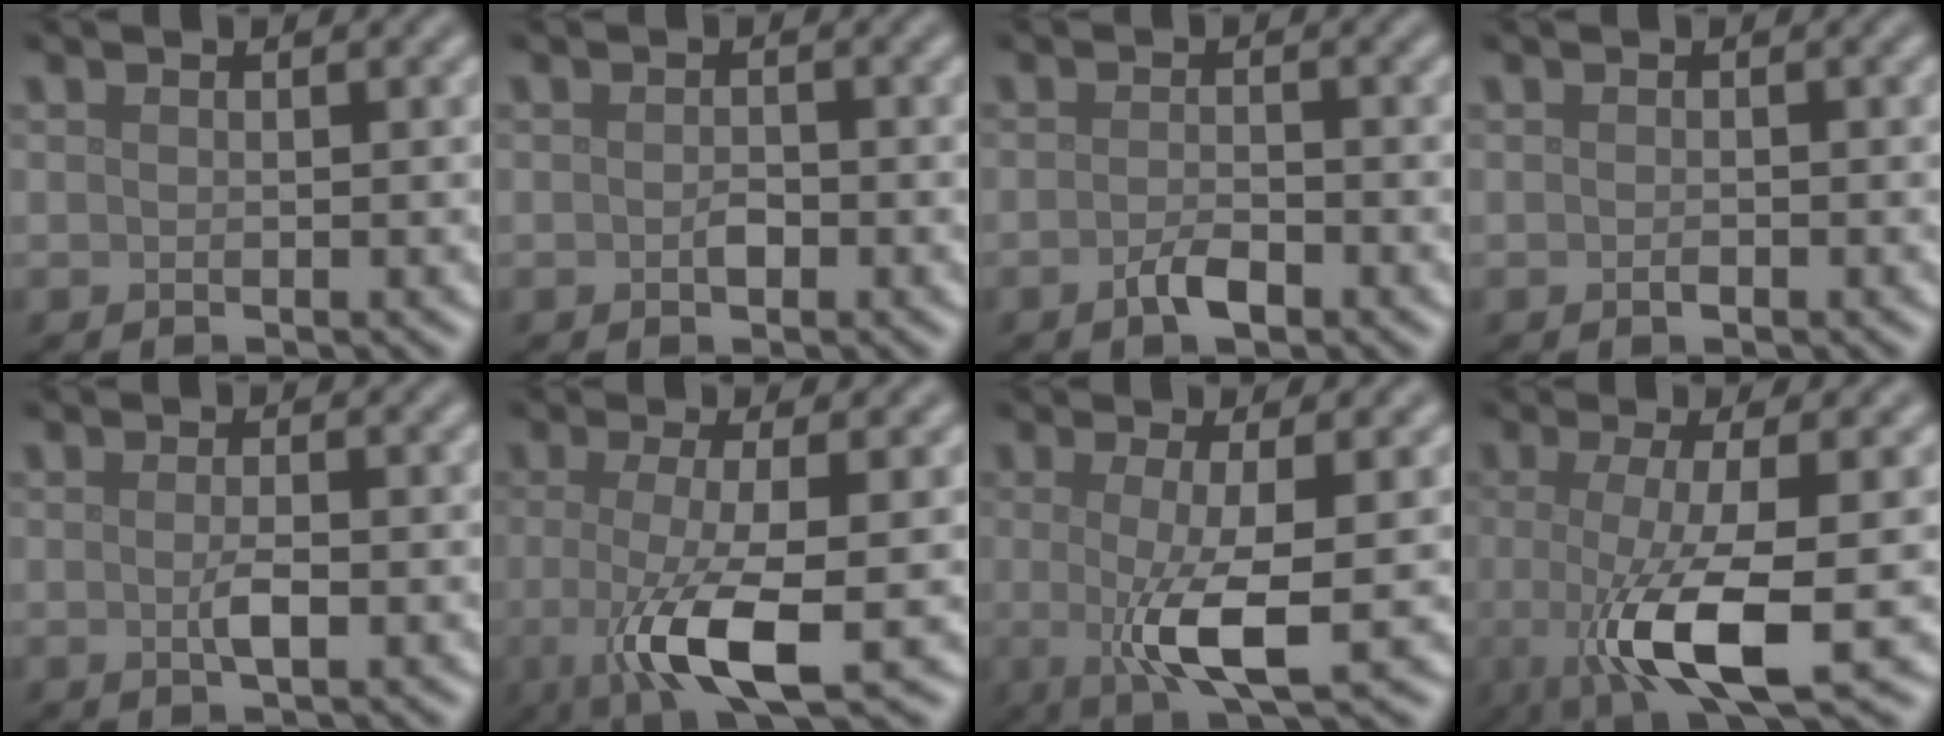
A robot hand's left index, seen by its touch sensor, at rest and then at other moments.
{"total": 1.0, "force": [-0.3, 0.6, 0.7], "torque": [-0.016, 0.000, -0.005]}
{"total": 1.9, "force": [-1.1, 0.7, 1.4], "torque": [-0.030, 0.000, -0.022]}
{"total": 0.5, "force": [-0.2, 0.2, 0.4], "torque": [-0.010, 0.001, -0.004]}
{"total": 1.6, "force": [-0.2, 0.3, 1.5], "torque": [-0.030, -0.002, -0.006]}
{"total": 6.9, "force": [-1.4, 1.8, 6.5], "torque": [-0.119, -0.013, -0.030]}
{"total": 5.5, "force": [-0.4, 1.2, 5.4], "torque": [-0.095, -0.007, -0.009]}
{"total": 7.8, "force": [-1.5, 1.9, 7.4], "torque": [-0.128, -0.014, -0.031]}